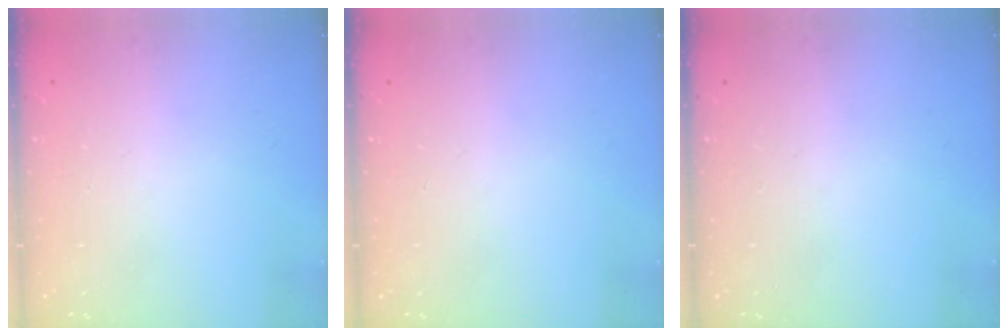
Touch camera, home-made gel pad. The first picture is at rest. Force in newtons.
{"total": 0.0}
{"total": 0.0}